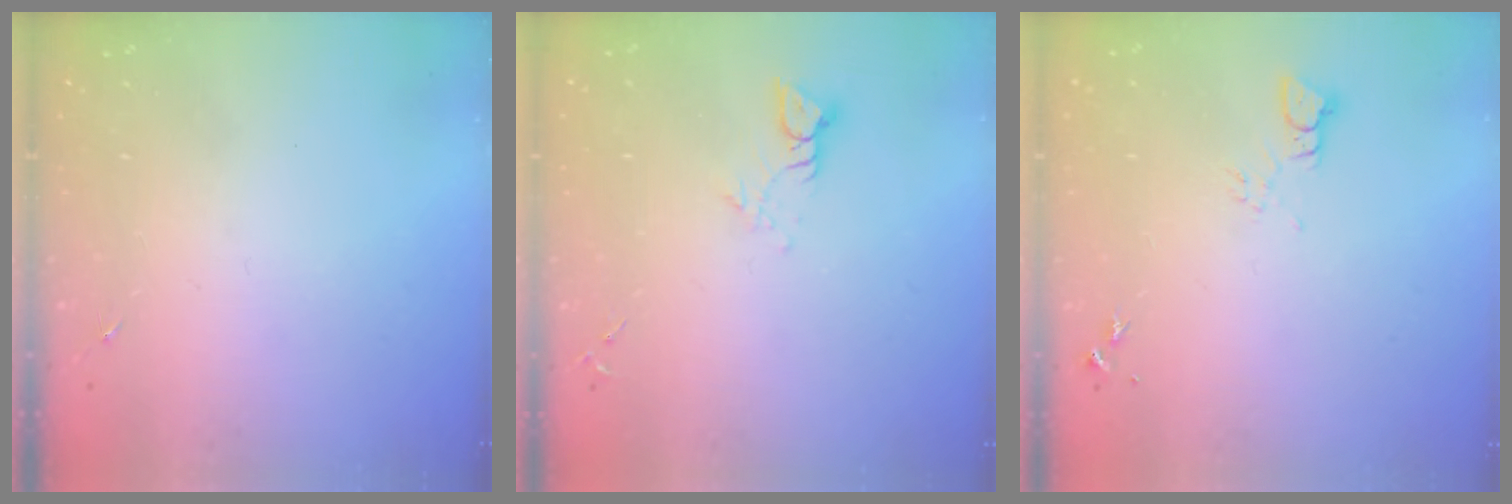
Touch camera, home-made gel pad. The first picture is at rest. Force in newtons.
{"total": 4.4, "press": 4.4, "slide": 0.3}
{"total": 4.0, "press": 3.9, "slide": 0.3}